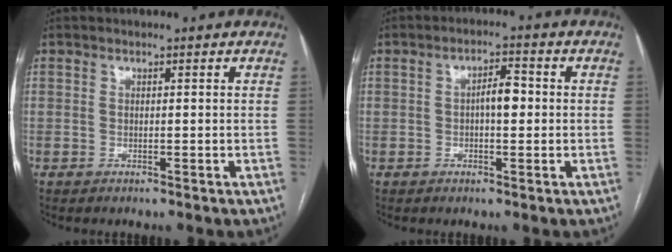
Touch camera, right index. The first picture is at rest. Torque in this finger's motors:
{"motor_torque": [0.78, 0.02, 0.07, 0.06]}